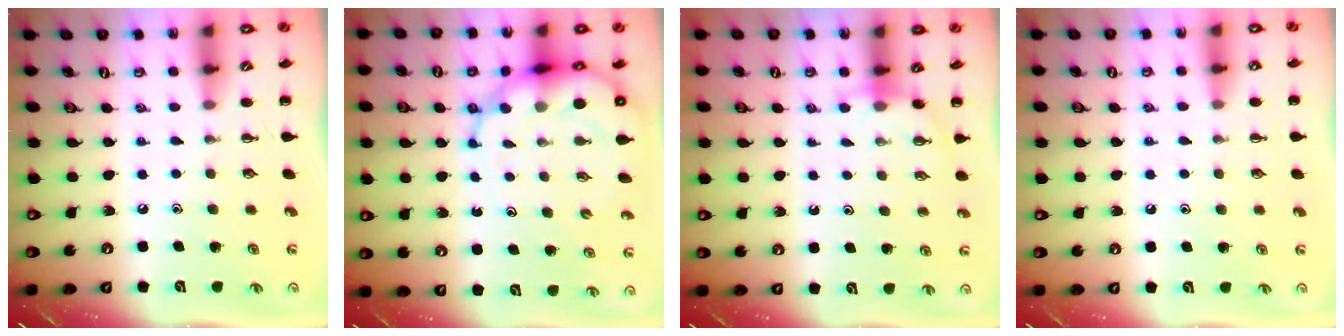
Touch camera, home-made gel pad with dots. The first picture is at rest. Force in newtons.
{"total": 10.7, "press": 10.3, "slide": 2.8}
{"total": 3.8, "press": 3.7, "slide": 1.1}
{"total": 6.2, "press": 6.0, "slide": 1.9}